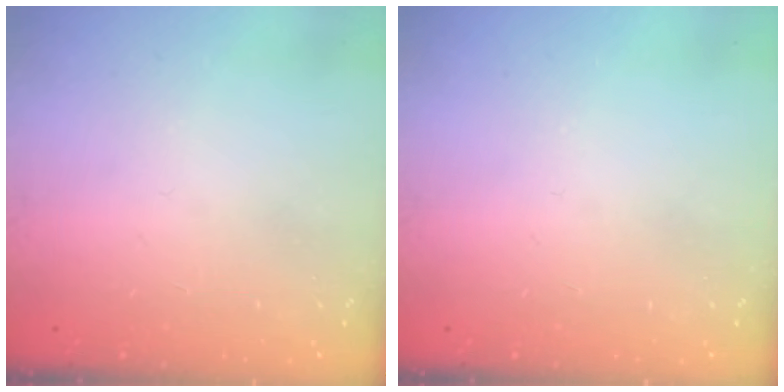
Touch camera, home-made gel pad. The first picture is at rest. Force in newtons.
{"total": 0.0}